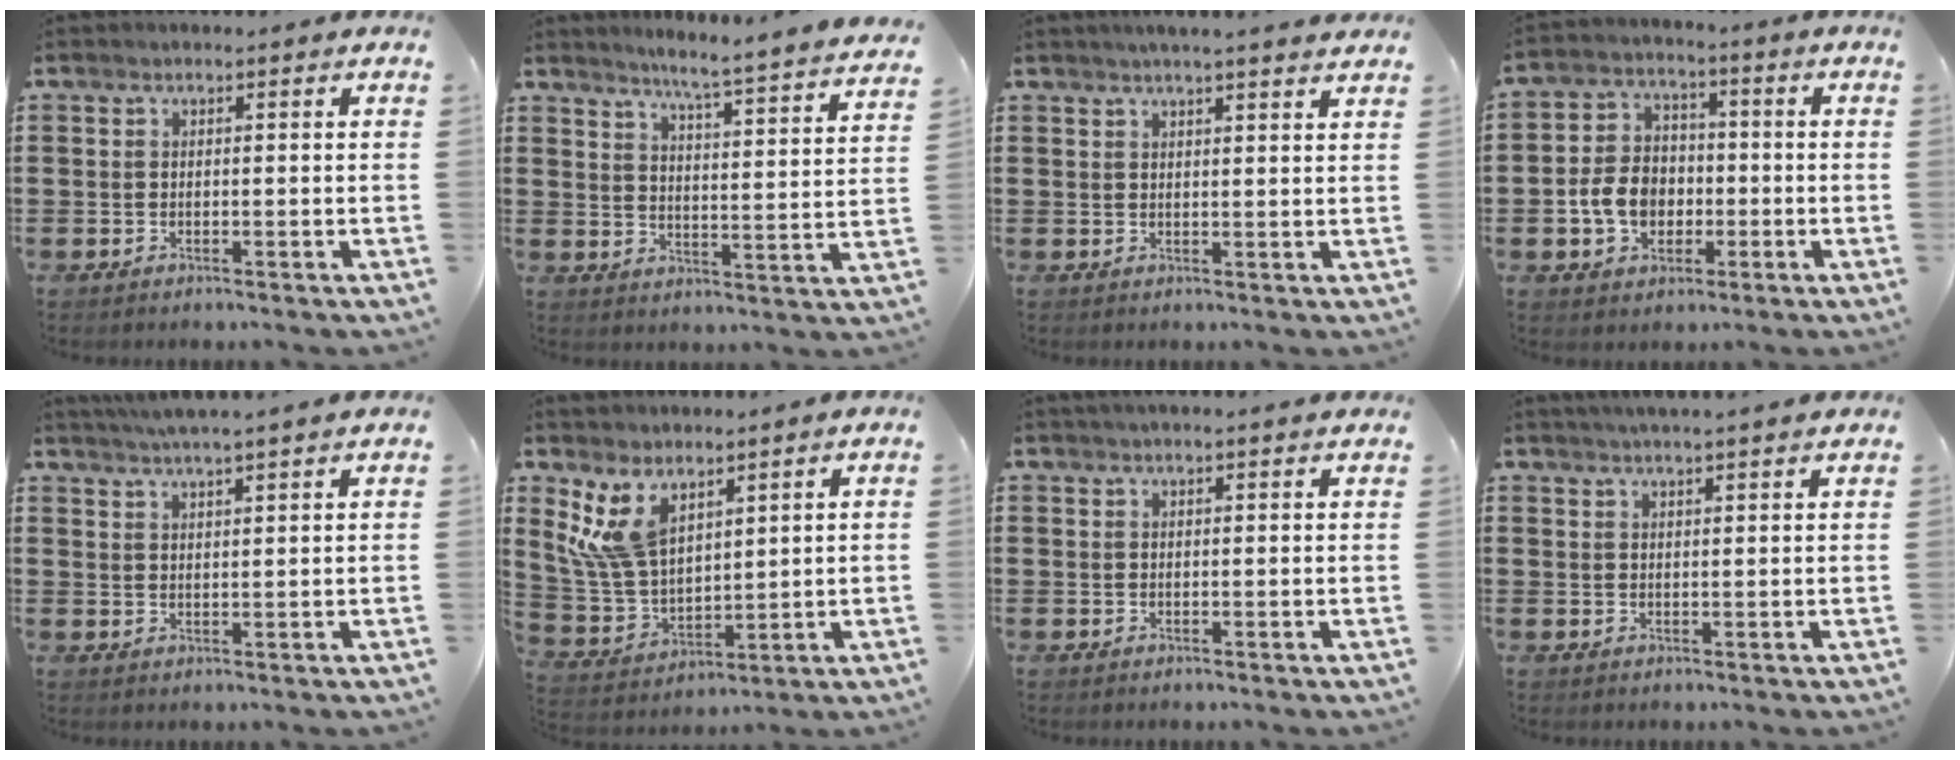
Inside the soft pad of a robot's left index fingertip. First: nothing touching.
{"total": 4.9, "force": [4.4, -1.5, 1.4], "torque": [-0.039, -0.048, 0.067]}
{"total": 2.5, "force": [2.3, -0.4, 0.8], "torque": [-0.021, -0.003, 0.043]}
{"total": 7.1, "force": [-1.7, 5.6, 4.1], "torque": [-0.094, 0.006, -0.037]}
{"total": 3.1, "force": [2.9, -0.8, 0.6], "torque": [-0.020, -0.010, 0.053]}
{"total": 9.3, "force": [5.4, 5.0, 5.6], "torque": [-0.152, -0.016, 0.100]}
{"total": 1.5, "force": [1.3, -0.1, 0.6], "torque": [-0.013, 0.001, 0.026]}
{"total": 2.4, "force": [2.3, -0.4, 0.5], "torque": [-0.015, -0.004, 0.042]}